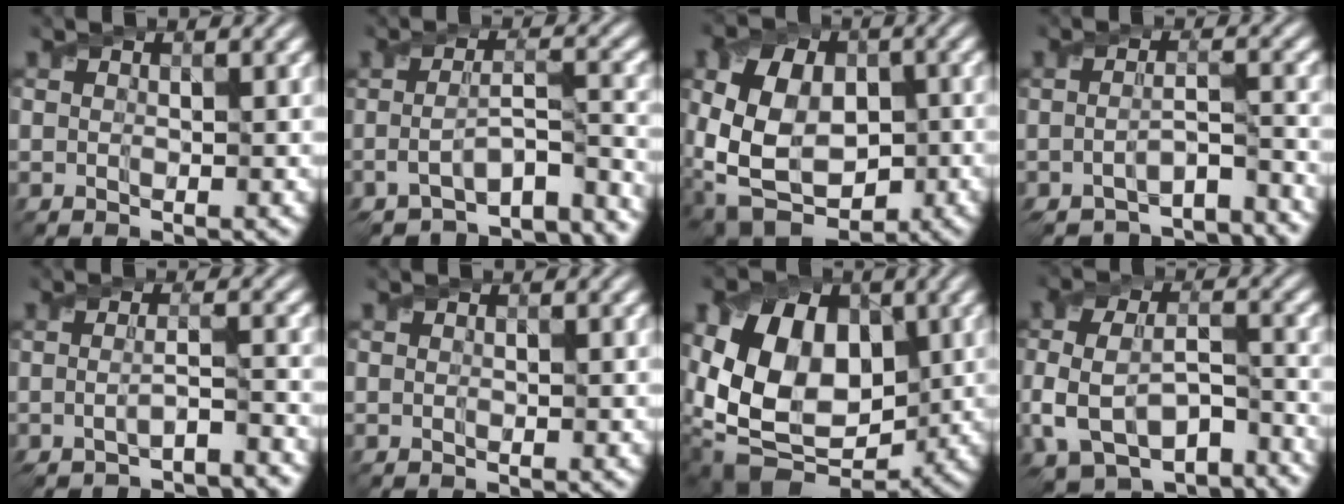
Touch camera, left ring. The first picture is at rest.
{"total": 7.5, "force": [-5.3, 1.9, 4.9], "torque": [-0.073, -0.005, -0.076]}
{"total": 10.5, "force": [-0.9, 7.3, 7.5], "torque": [-0.153, -0.011, -0.022]}
{"total": 6.0, "force": [-5.4, 1.1, 2.5], "torque": [-0.044, -0.013, -0.076]}
{"total": 3.6, "force": [-2.4, 0.5, 2.6], "torque": [-0.039, -0.009, -0.045]}
{"total": 0.0}
{"total": 11.8, "force": [0.6, 8.3, 8.3], "torque": [-0.158, -0.006, 0.001]}
{"total": 8.9, "force": [-4.0, 5.1, 6.0], "torque": [-0.126, -0.018, -0.058]}